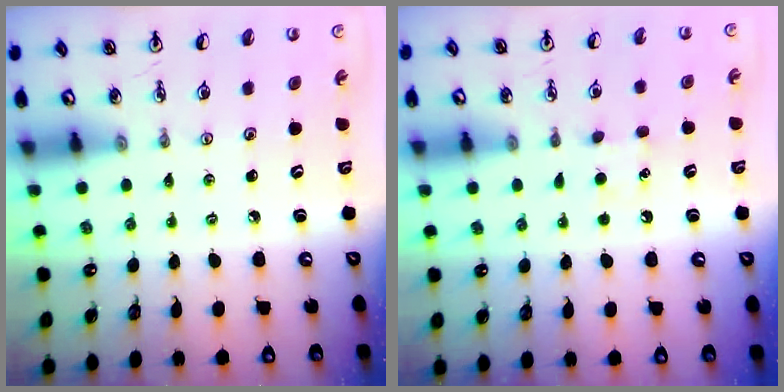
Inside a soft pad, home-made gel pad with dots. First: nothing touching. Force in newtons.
{"total": 5.9, "press": 5.8, "slide": 0.6}